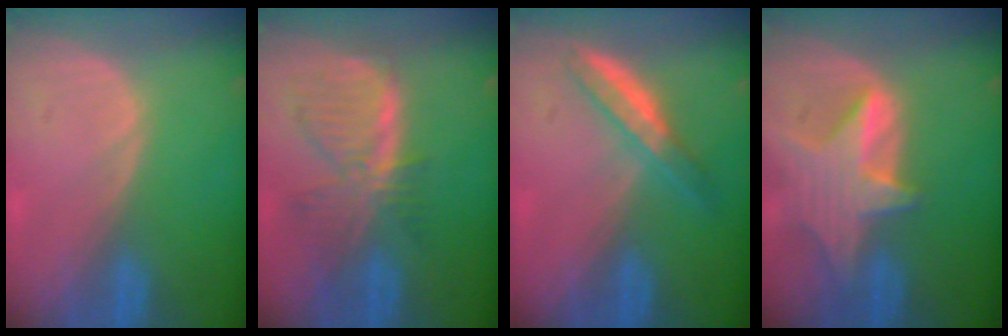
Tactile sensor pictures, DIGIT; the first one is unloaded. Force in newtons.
{"total": 7.8, "press": 7.0, "slide": 3.4}
{"total": 5.3, "press": 4.7, "slide": 2.4}
{"total": 7.4, "press": 6.9, "slide": 2.5}